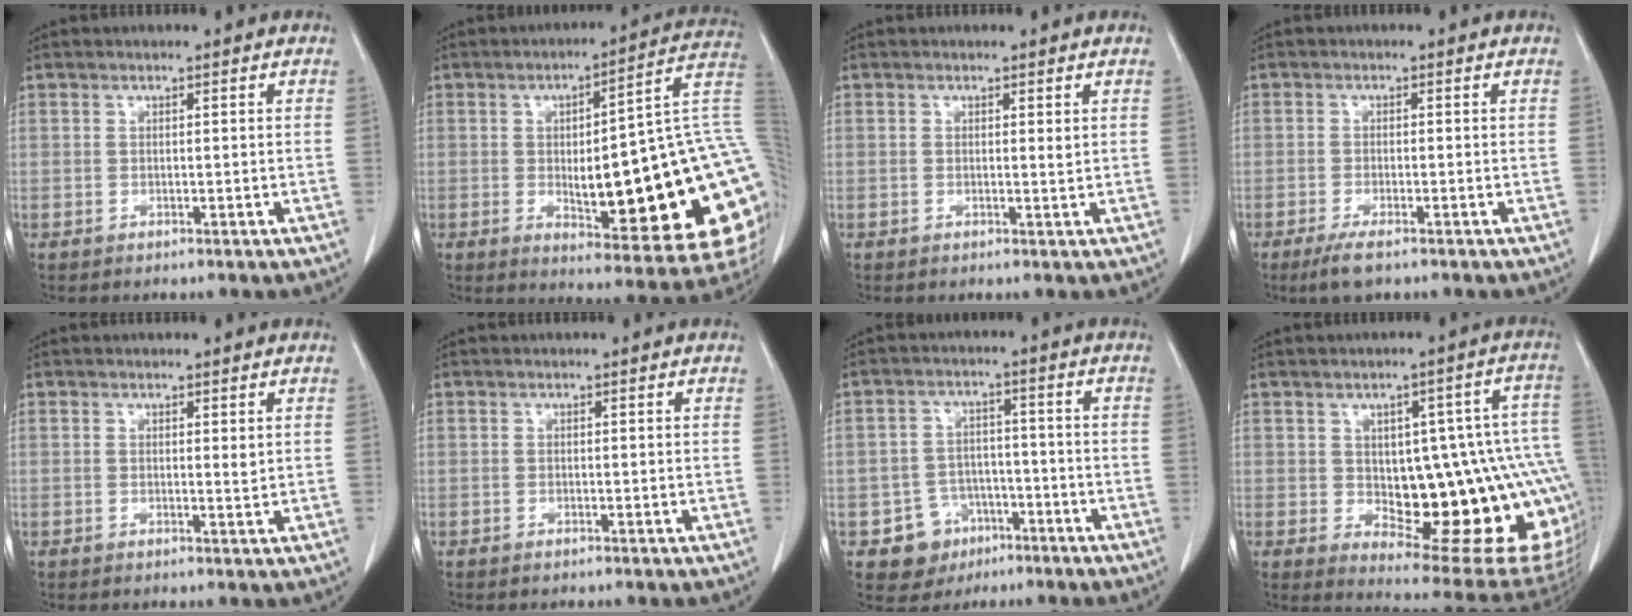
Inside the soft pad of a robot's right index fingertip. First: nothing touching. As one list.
[{"total": 28.1, "force": [-1.6, 5.7, 27.5], "torque": [-0.270, 0.020, -0.013]}, {"total": 0.7, "force": [0.3, 0.1, 0.6], "torque": [-0.012, -0.003, 0.004]}, {"total": 3.7, "force": [-2.4, 0.7, 2.6], "torque": [-0.052, -0.007, -0.041]}, {"total": 1.0, "force": [0.4, 0.2, 0.9], "torque": [-0.015, -0.004, 0.005]}, {"total": 0.0}, {"total": 6.7, "force": [-3.2, 5.8, 1.2], "torque": [-0.011, 0.014, -0.039]}, {"total": 23.2, "force": [-2.8, 7.8, 21.7], "torque": [-0.200, 0.025, -0.008]}]